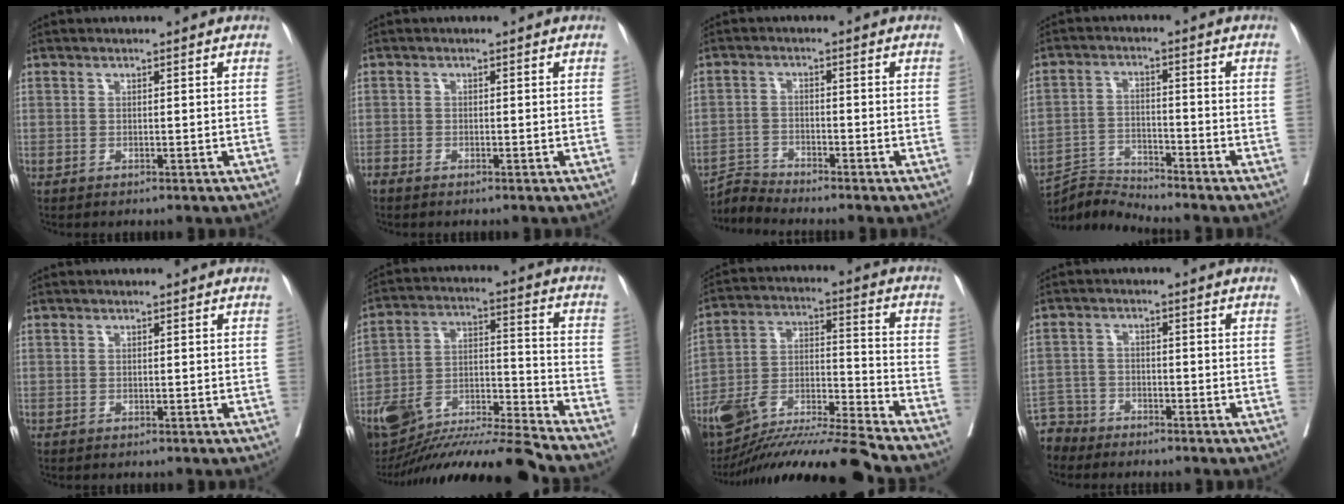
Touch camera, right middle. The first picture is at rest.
{"total": 0.8, "force": [-0.8, 0.2, 0.2], "torque": [-0.011, -0.002, -0.018]}
{"total": 3.8, "force": [-3.4, -1.2, -1.2], "torque": [0.020, -0.013, -0.063]}
{"total": 6.2, "force": [-5.7, -1.9, -1.6], "torque": [0.014, -0.003, -0.106]}
{"total": 0.0}
{"total": 18.3, "force": [-16.5, -0.2, 7.9], "torque": [-0.165, 0.009, -0.294]}
{"total": 16.5, "force": [-15.0, -1.2, 7.0], "torque": [-0.133, 0.013, -0.270]}
{"total": 5.1, "force": [-4.6, 1.9, -1.0], "torque": [0.021, -0.003, -0.093]}